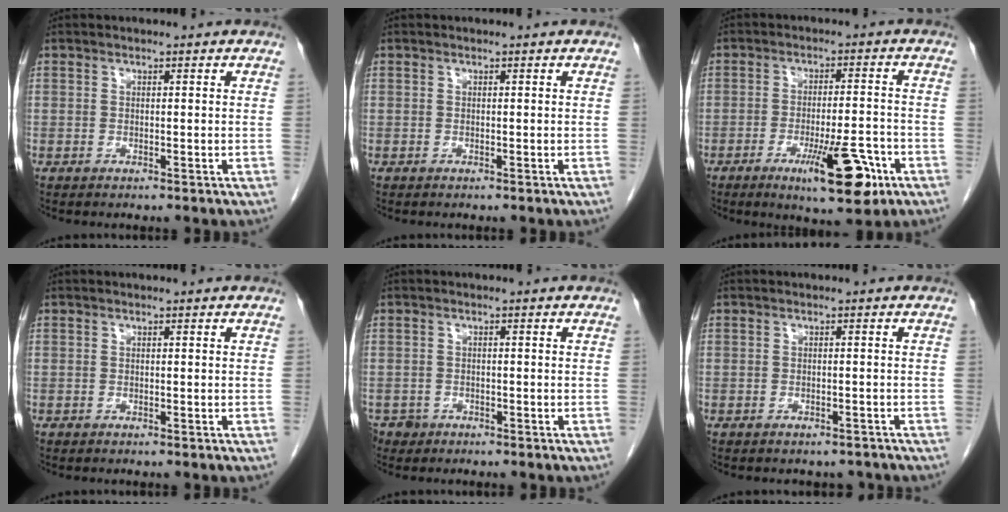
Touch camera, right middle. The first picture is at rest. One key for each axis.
{"total": 0.0}
{"total": 10.1, "fx": -5.2, "fy": 1.8, "fz": 8.5, "tx": -0.128, "ty": -0.012, "tz": -0.073}
{"total": 0.0}
{"total": 2.7, "fx": -1.9, "fy": 1.9, "fz": 0.0, "tx": 0.000, "ty": 0.005, "tz": -0.033}
{"total": 4.1, "fx": -3.6, "fy": 1.8, "fz": 0.6, "tx": -0.006, "ty": 0.008, "tz": -0.040}